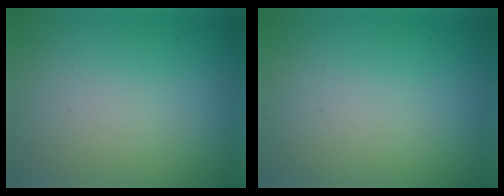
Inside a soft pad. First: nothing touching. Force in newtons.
{"total": 0.0}